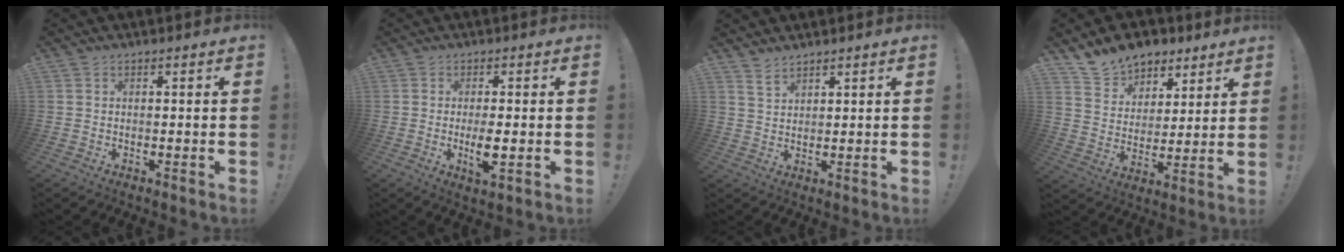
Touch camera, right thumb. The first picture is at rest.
{"total": 5.1, "force": [-0.8, 1.7, 4.8], "torque": [-0.082, -0.008, -0.016]}
{"total": 3.3, "force": [3.1, 0.8, 1.0], "torque": [-0.018, -0.024, 0.057]}
{"total": 12.8, "force": [10.3, 7.3, 2.2], "torque": [-0.046, -0.079, 0.198]}